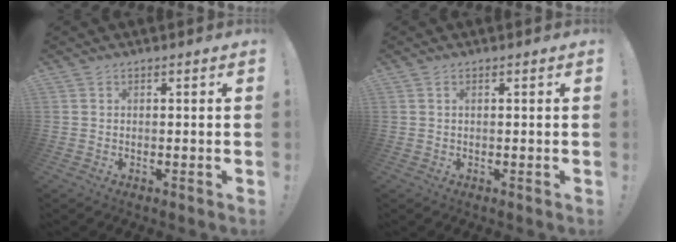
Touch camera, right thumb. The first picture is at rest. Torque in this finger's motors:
{"motor_torque": [-0.22, -0.38, -0.30, -0.05, 0.04]}